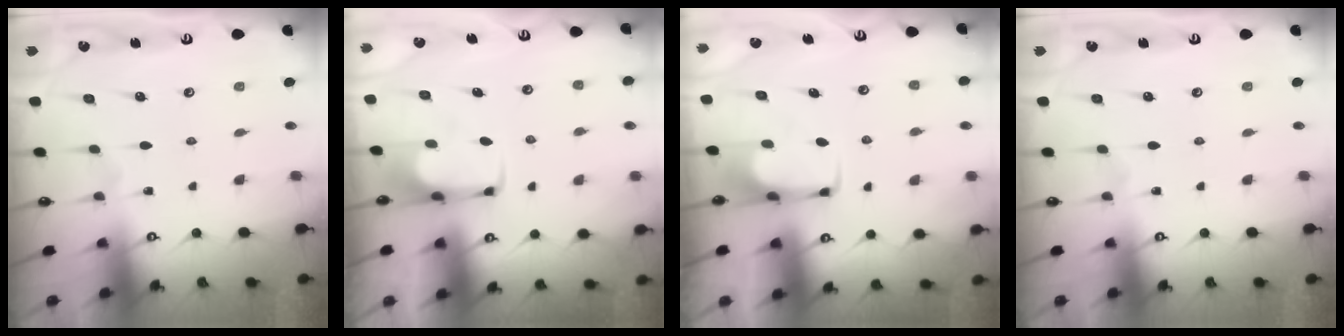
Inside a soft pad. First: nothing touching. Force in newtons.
{"total": 2.0, "press": 2.0, "slide": 0.2}
{"total": 1.7, "press": 1.6, "slide": 0.5}
{"total": 0.0}